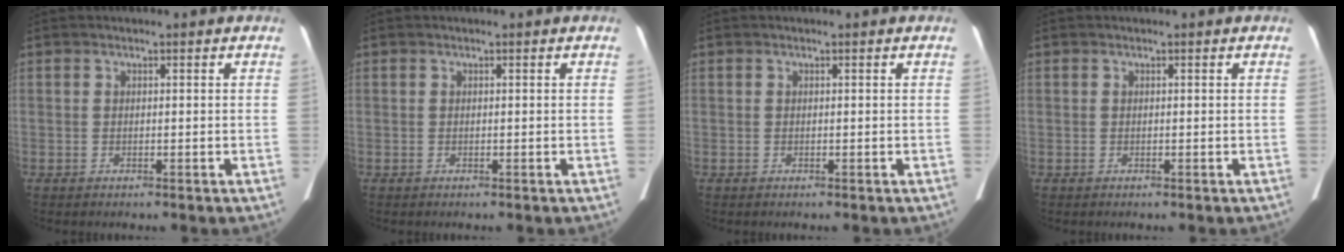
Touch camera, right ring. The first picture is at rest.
{"total": 0.0}
{"total": 0.0}
{"total": 0.0}